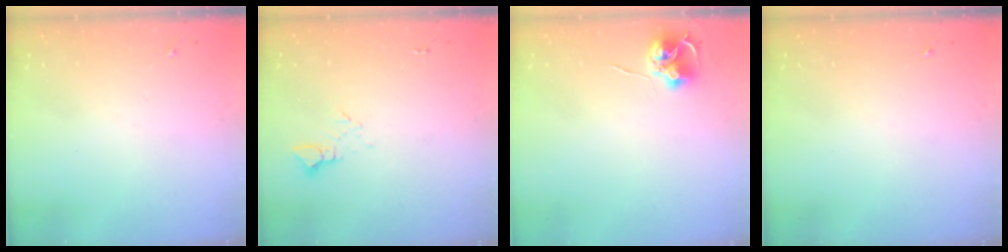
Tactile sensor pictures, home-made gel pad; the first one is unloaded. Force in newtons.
{"total": 2.7, "press": 2.7, "slide": 0.2}
{"total": 7.9, "press": 7.9, "slide": 0.4}
{"total": 0.0}